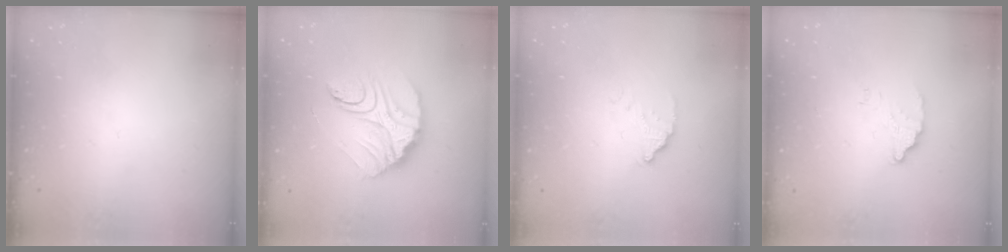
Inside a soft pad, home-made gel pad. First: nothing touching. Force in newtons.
{"total": 12.9, "press": 12.9, "slide": 0.9}
{"total": 4.0, "press": 4.0, "slide": 0.0}
{"total": 3.5, "press": 3.5, "slide": 0.1}